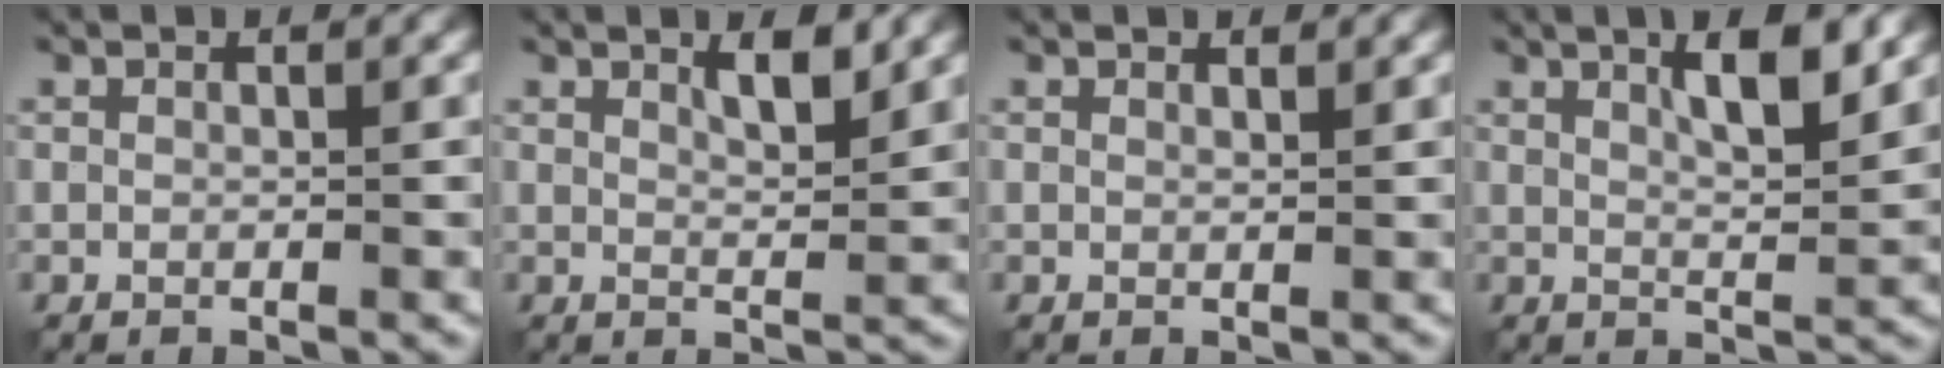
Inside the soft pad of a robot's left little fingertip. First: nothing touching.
{"total": 2.5, "force": [1.7, 0.5, 1.8], "torque": [-0.027, -0.004, 0.029]}
{"total": 0.7, "force": [0.7, 0.0, 0.2], "torque": [-0.002, 0.000, 0.012]}
{"total": 4.8, "force": [2.2, 1.0, 4.2], "torque": [-0.067, -0.001, 0.036]}